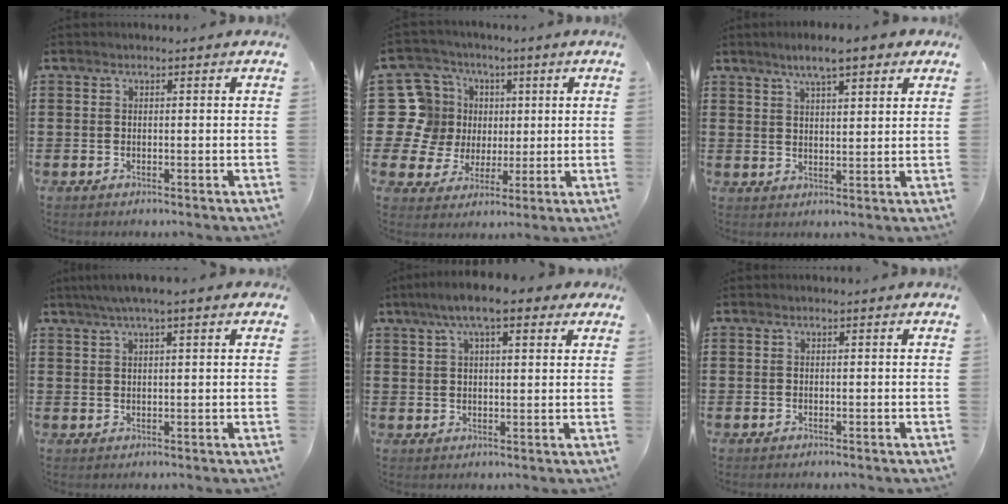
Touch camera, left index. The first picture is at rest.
{"total": 13.1, "force": [1.7, 12.3, 4.3], "torque": [-0.157, 0.004, 0.042]}
{"total": 6.1, "force": [4.6, 1.1, 3.9], "torque": [-0.078, 0.001, 0.079]}
{"total": 3.6, "force": [2.3, 0.3, 2.7], "torque": [-0.056, 0.006, 0.040]}
{"total": 7.9, "force": [5.1, 1.9, 5.8], "torque": [-0.114, 0.005, 0.088]}
{"total": 0.0}